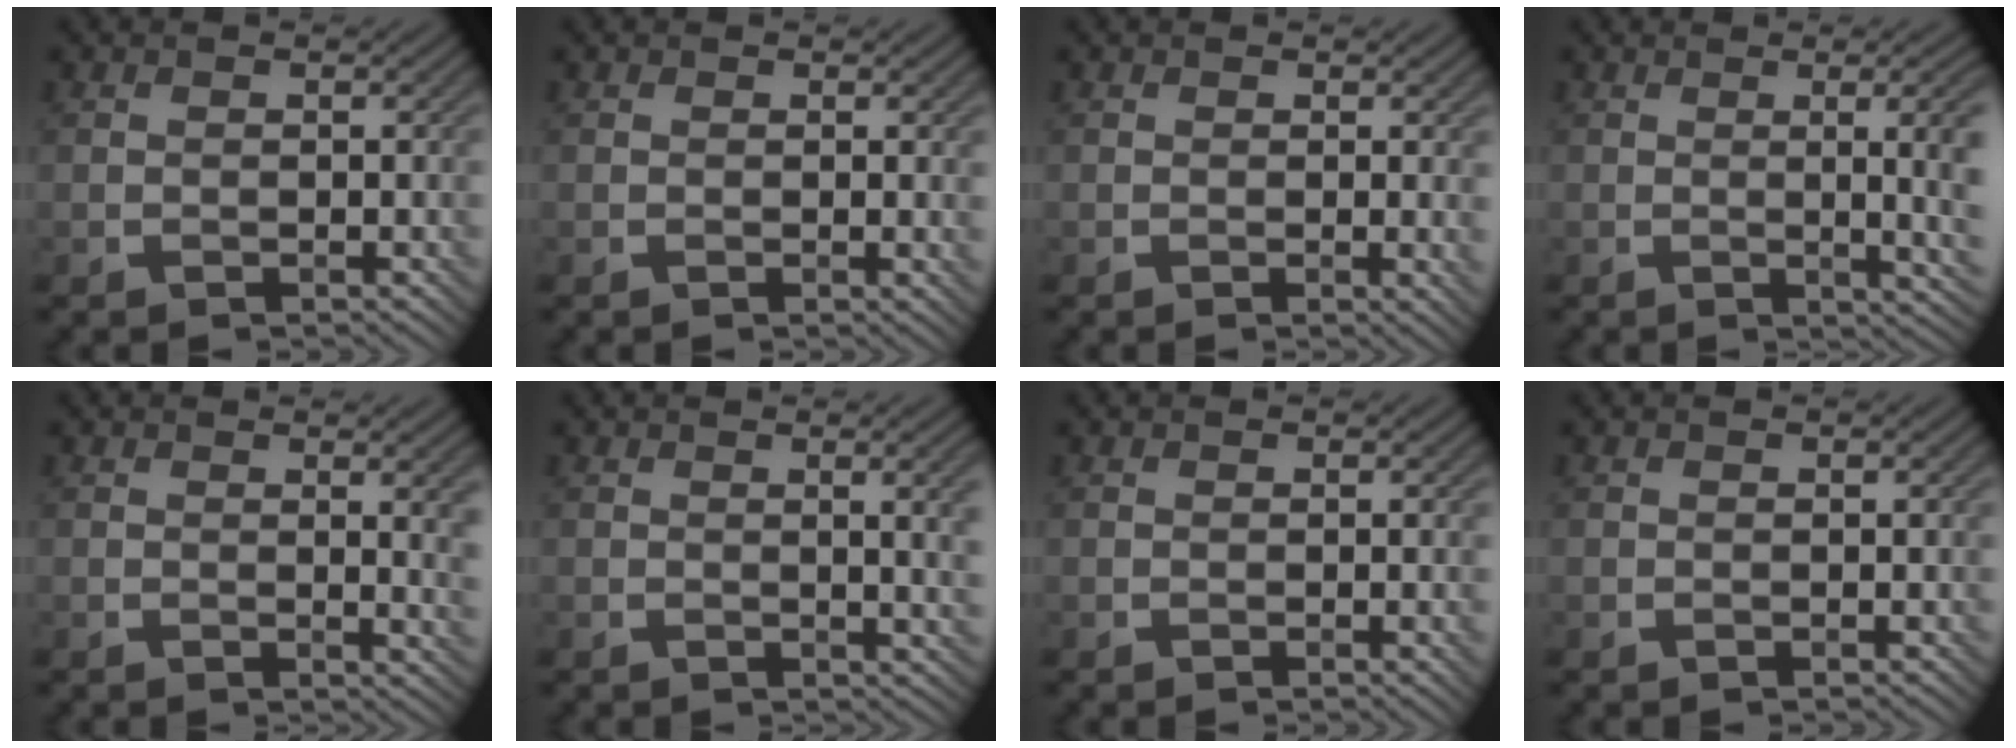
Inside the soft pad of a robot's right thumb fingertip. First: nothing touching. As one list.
[{"total": 1.1, "force": [0.2, 0.2, 1.1], "torque": [-0.016, -0.004, 0.001]}, {"total": 1.8, "force": [0.1, 0.3, 1.8], "torque": [-0.030, -0.004, 0.000]}, {"total": 7.8, "force": [0.1, 1.8, 7.6], "torque": [-0.091, 0.008, 0.003]}, {"total": 3.0, "force": [0.8, 0.5, 2.8], "torque": [-0.044, -0.001, 0.013]}, {"total": 4.1, "force": [0.7, 0.8, 4.0], "torque": [-0.058, 0.008, 0.010]}, {"total": 1.1, "force": [-0.1, 0.1, 1.0], "torque": [-0.017, -0.002, -0.003]}, {"total": 0.0}]